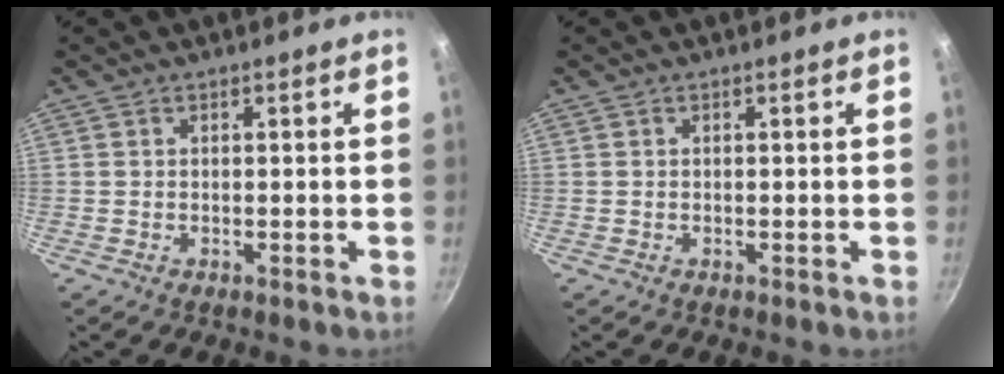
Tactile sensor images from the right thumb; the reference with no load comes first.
{"total": 0.0}